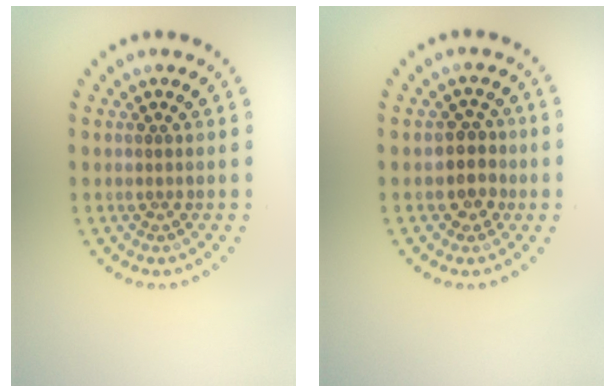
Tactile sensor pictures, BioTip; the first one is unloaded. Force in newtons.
{"total": 2.4, "press": 2.2, "slide": 1.1}